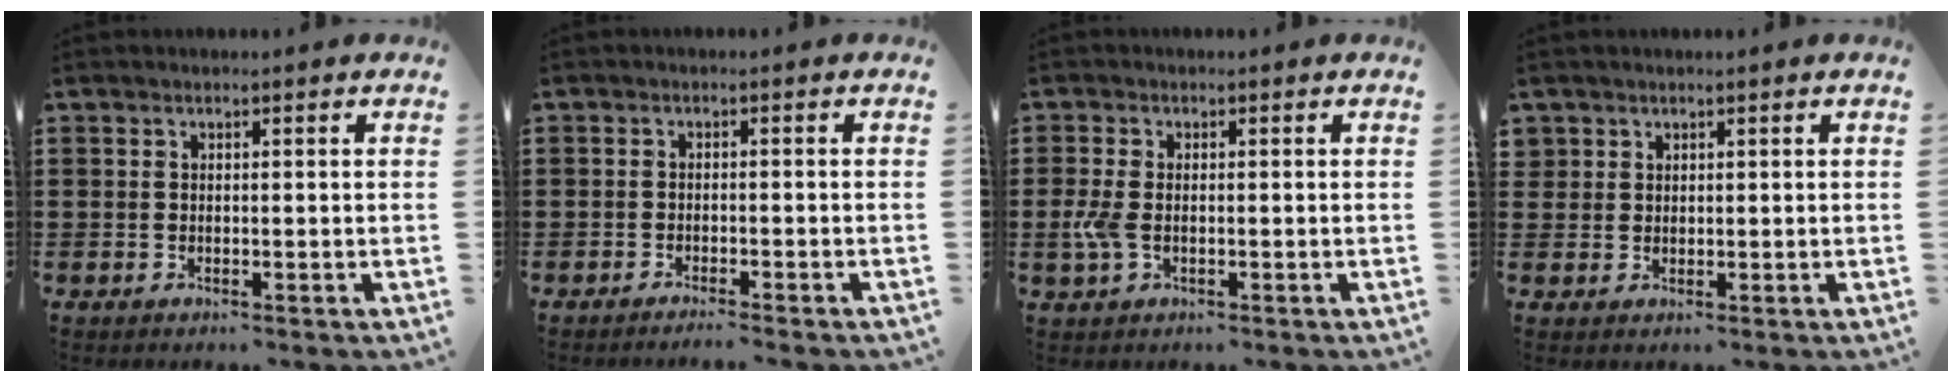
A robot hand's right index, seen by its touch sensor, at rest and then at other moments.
{"total": 1.5, "force": [-1.4, -0.3, 0.4], "torque": [-0.007, 0.001, -0.027]}
{"total": 3.6, "force": [-0.6, 2.0, 2.9], "torque": [-0.083, -0.009, -0.018]}
{"total": 1.6, "force": [1.1, 1.2, 0.0], "torque": [-0.005, 0.005, 0.023]}